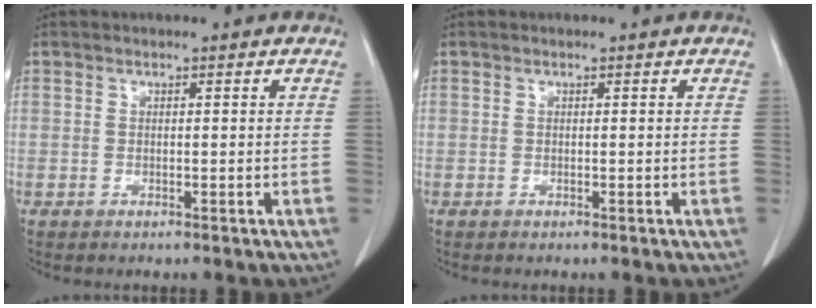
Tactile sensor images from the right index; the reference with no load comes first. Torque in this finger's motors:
{"motor_torque": [0.00, 0.00, 0.01, 0.00]}